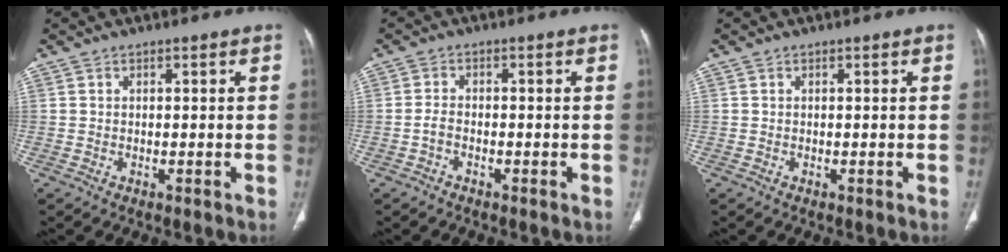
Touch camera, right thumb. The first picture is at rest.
{"total": 1.8, "force": [-0.9, 1.0, 1.2], "torque": [-0.022, 0.010, -0.022]}
{"total": 0.0}